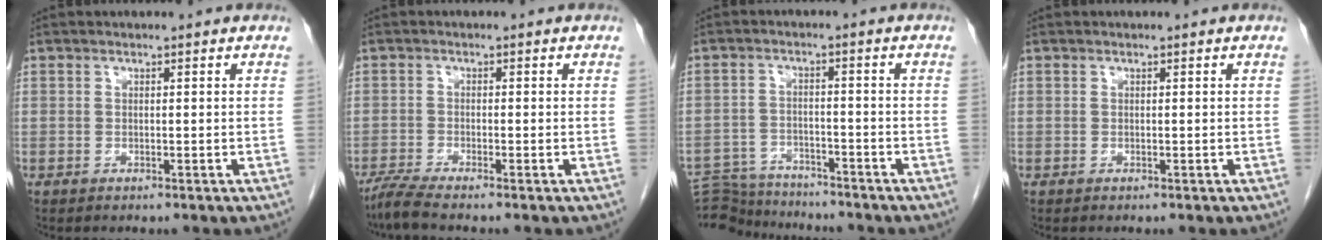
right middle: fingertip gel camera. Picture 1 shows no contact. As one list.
[{"total": 3.0, "force": [-2.5, -0.5, 1.5], "torque": [-0.040, -0.010, -0.055]}, {"total": 10.3, "force": [-10.0, 2.1, 1.3], "torque": [-0.025, 0.008, -0.157]}, {"total": 0.0}]